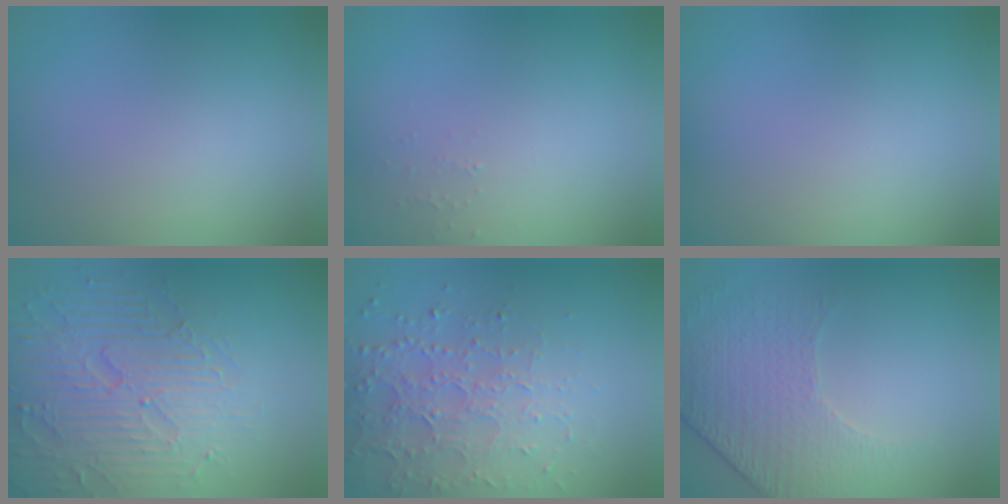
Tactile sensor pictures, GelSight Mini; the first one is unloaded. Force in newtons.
{"total": 0.5, "press": 0.5, "slide": 0.1}
{"total": 0.0}
{"total": 6.7, "press": 5.5, "slide": 3.8}
{"total": 3.7, "press": 3.7, "slide": 0.5}
{"total": 4.9, "press": 3.6, "slide": 3.3}